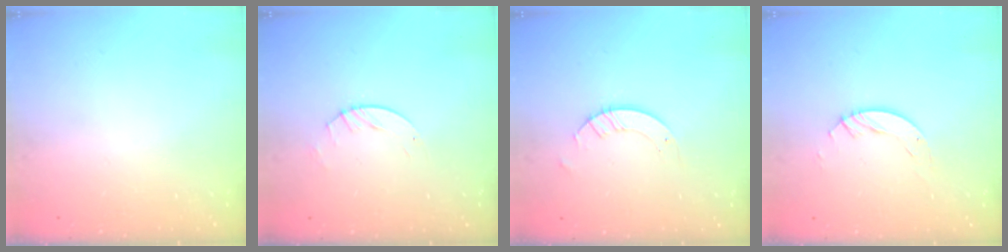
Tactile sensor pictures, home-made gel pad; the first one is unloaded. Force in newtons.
{"total": 2.8, "press": 2.8, "slide": 0.4}
{"total": 4.0, "press": 4.0, "slide": 0.2}
{"total": 4.0, "press": 4.0, "slide": 0.3}